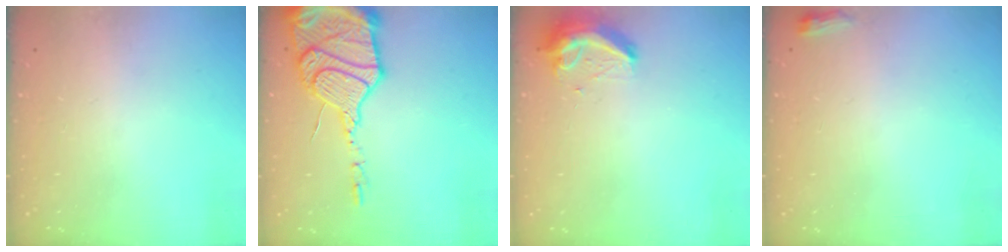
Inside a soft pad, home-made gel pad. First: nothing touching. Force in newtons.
{"total": 20.3, "press": 20.1, "slide": 2.1}
{"total": 9.5, "press": 9.5, "slide": 0.6}
{"total": 4.7, "press": 4.6, "slide": 0.8}